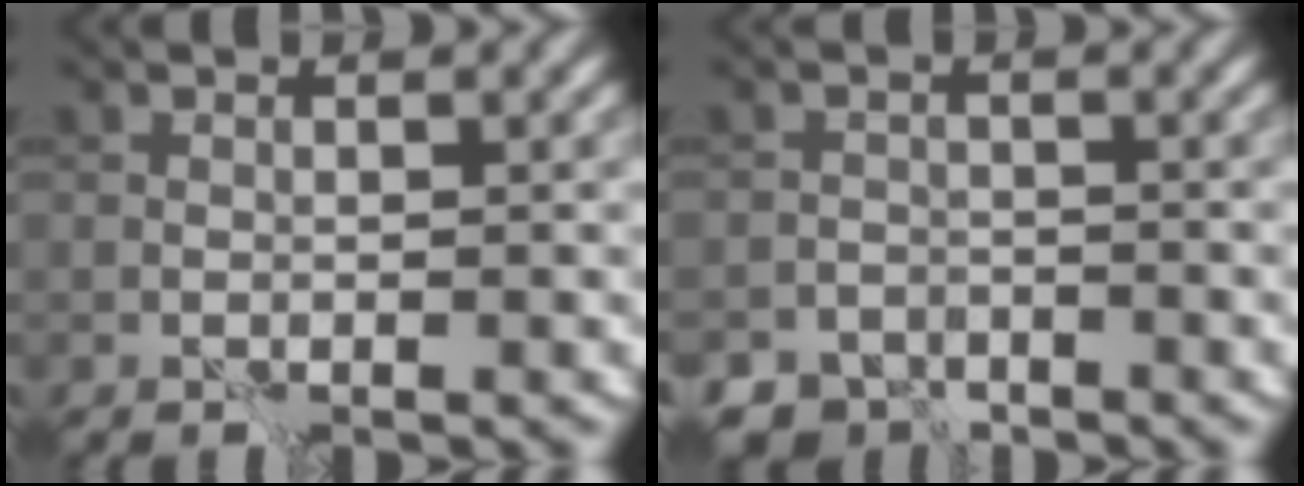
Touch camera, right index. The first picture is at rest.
{"total": 4.8, "force": [-4.0, 2.6, 0.5], "torque": [0.016, -0.004, -0.061]}